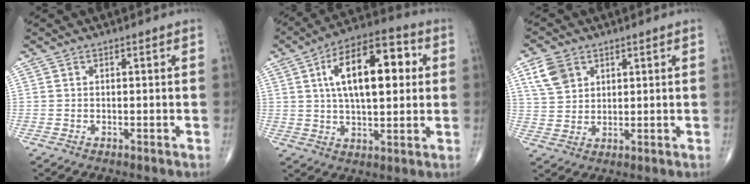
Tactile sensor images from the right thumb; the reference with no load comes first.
{"total": 17.8, "force": [4.0, 8.2, 15.3], "torque": [-0.226, 0.015, 0.059]}
{"total": 6.6, "force": [3.3, 4.7, 3.2], "torque": [-0.047, -0.009, 0.067]}